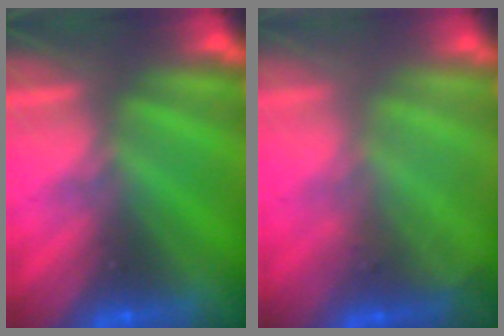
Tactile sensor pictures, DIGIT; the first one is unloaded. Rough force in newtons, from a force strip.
{"total": 2.2}